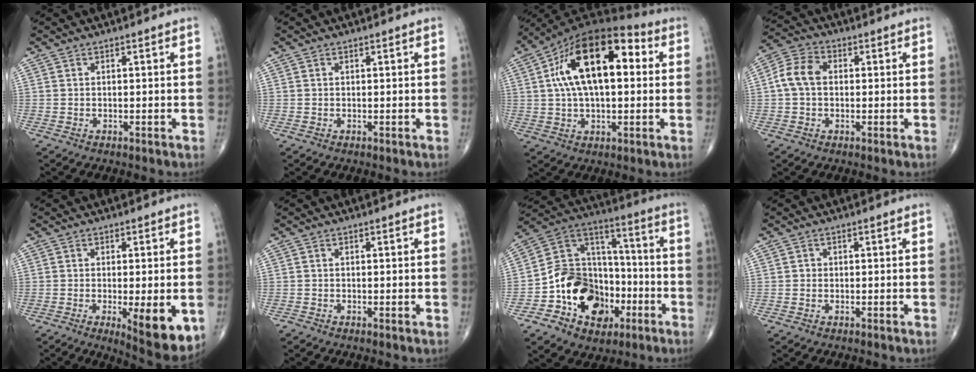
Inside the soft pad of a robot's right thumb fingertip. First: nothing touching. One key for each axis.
{"total": 0.0}
{"total": 19.8, "fx": 4.0, "fy": 10.1, "fz": 16.5, "tx": -0.270, "ty": 0.028, "tz": 0.055}
{"total": 6.9, "fx": 0.3, "fy": 5.0, "fz": 4.7, "tx": -0.089, "ty": 0.022, "tz": -0.003}
{"total": 10.6, "fx": -2.9, "fy": 3.0, "fz": 9.7, "tx": -0.131, "ty": -0.023, "tz": -0.035}
{"total": 0.5, "fx": -0.3, "fy": 0.2, "fz": 0.4, "tx": -0.008, "ty": -0.003, "tz": -0.010}
{"total": 19.0, "fx": -6.9, "fy": 14.3, "fz": 10.4, "tx": -0.125, "ty": 0.078, "tz": -0.111}
{"total": 0.7, "fx": -0.1, "fy": 0.7, "fz": 0.2, "tx": 0.002, "ty": 0.003, "tz": -0.003}